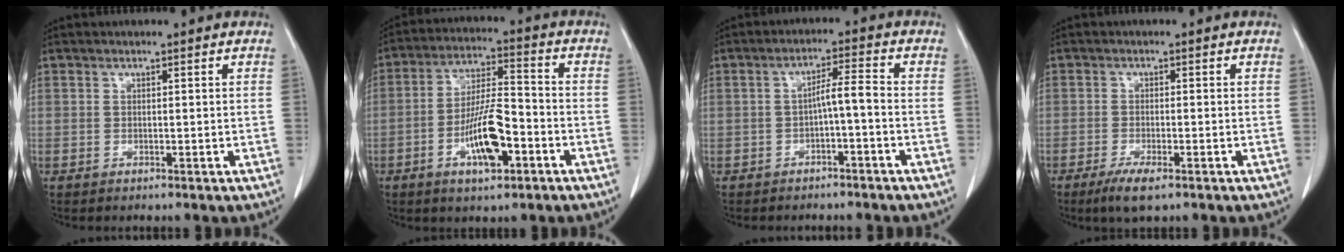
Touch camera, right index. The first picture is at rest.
{"total": 10.4, "force": [-4.1, 2.8, 9.2], "torque": [-0.176, 0.004, -0.072]}
{"total": 3.8, "force": [-1.1, 0.3, 3.6], "torque": [-0.058, 0.016, -0.017]}
{"total": 4.0, "force": [-2.5, 0.7, 3.0], "torque": [-0.058, -0.008, -0.043]}